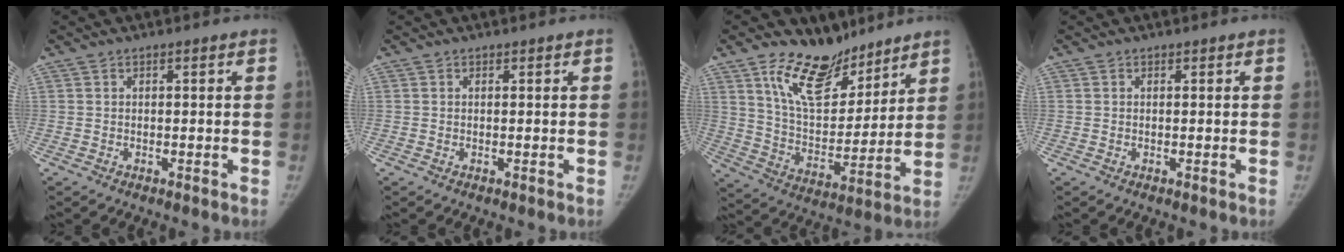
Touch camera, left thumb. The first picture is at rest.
{"total": 0.0}
{"total": 15.1, "force": [11.3, 7.4, 6.8], "torque": [-0.072, -0.082, 0.206]}
{"total": 0.0}